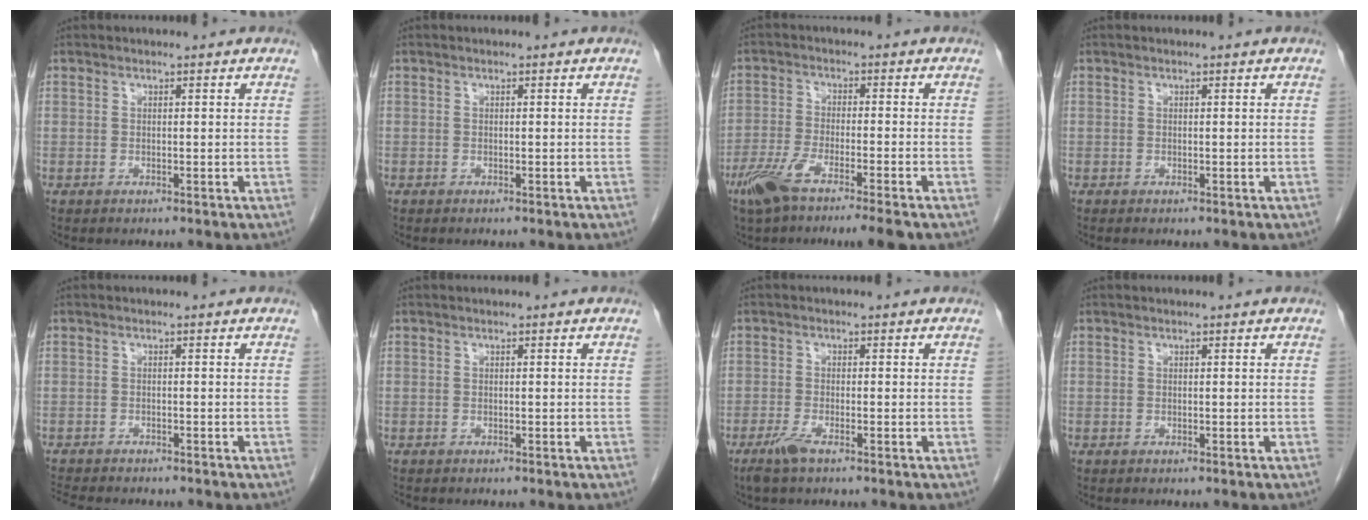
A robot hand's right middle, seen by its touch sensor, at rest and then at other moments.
{"total": 0.0}
{"total": 9.2, "force": [-6.3, 0.5, 6.7], "torque": [-0.122, -0.018, -0.107]}
{"total": 0.0}
{"total": 6.7, "force": [-6.1, 1.4, 2.6], "torque": [-0.040, -0.008, -0.091]}
{"total": 0.6, "force": [-0.5, 0.1, 0.2], "torque": [-0.004, 0.000, -0.009]}
{"total": 2.7, "force": [-1.8, 0.2, 1.9], "torque": [-0.048, -0.007, -0.039]}
{"total": 0.0}